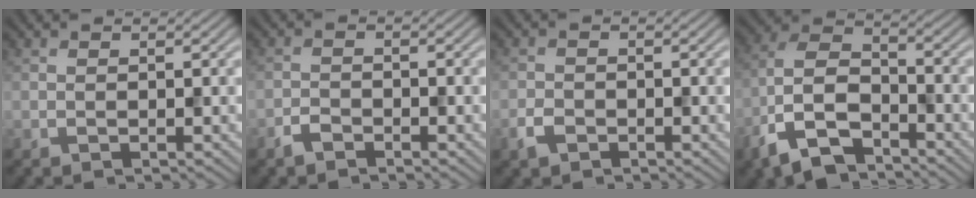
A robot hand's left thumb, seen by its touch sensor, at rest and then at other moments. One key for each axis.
{"total": 1.9, "fx": -1.6, "fy": 0.8, "fz": 0.8, "tx": -0.014, "ty": 0.001, "tz": -0.036}
{"total": 2.2, "fx": -1.3, "fy": 1.4, "fz": 1.0, "tx": -0.024, "ty": -0.003, "tz": -0.033}
{"total": 11.0, "fx": -6.8, "fy": 5.1, "fz": 6.9, "tx": -0.149, "ty": -0.010, "tz": -0.148}